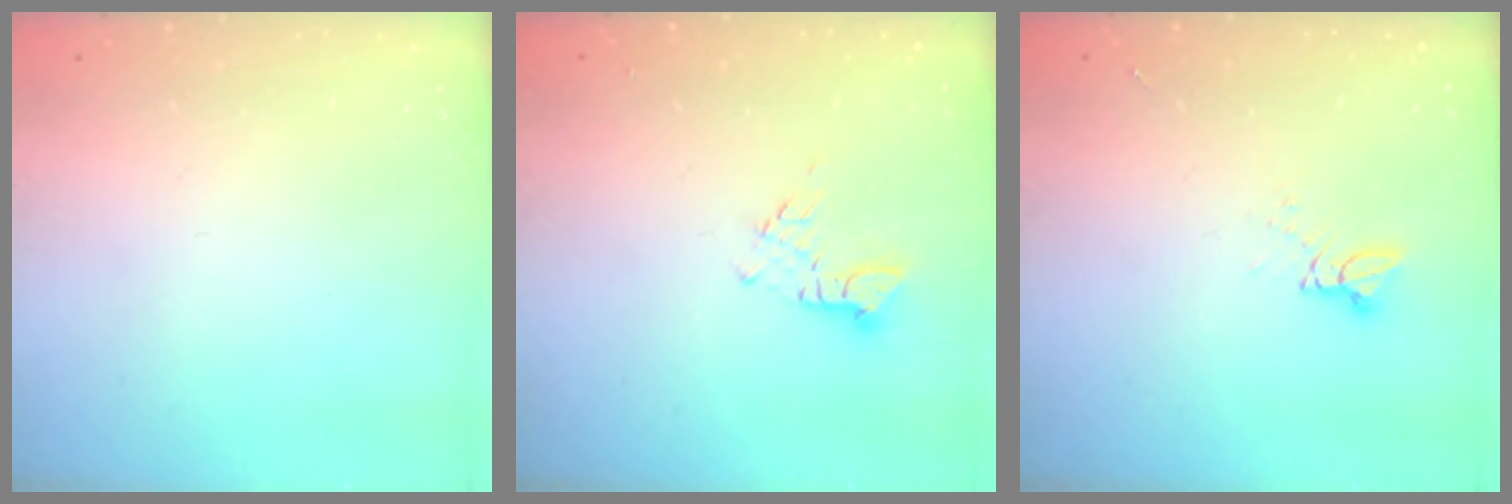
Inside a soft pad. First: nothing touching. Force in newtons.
{"total": 3.6, "press": 3.6, "slide": 0.4}
{"total": 4.0, "press": 4.0, "slide": 0.6}